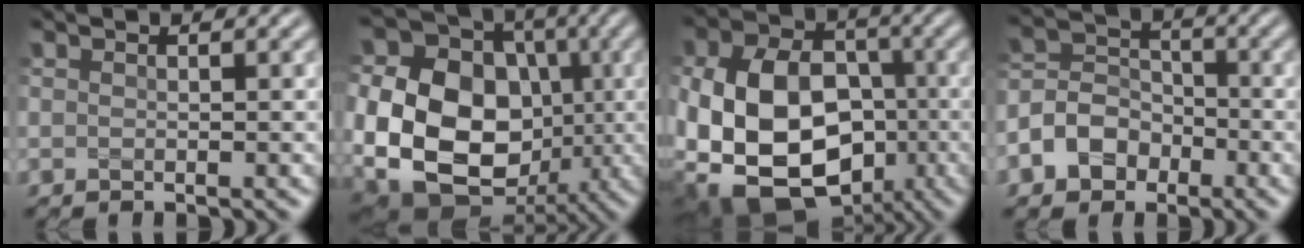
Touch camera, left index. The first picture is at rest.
{"total": 20.5, "force": [-0.7, 17.4, 10.8], "torque": [-0.237, 0.019, -0.043]}
{"total": 17.8, "force": [-5.1, 14.3, 9.4], "torque": [-0.188, -0.034, -0.087]}
{"total": 4.9, "force": [-2.3, 3.8, 2.1], "torque": [-0.029, 0.006, -0.054]}